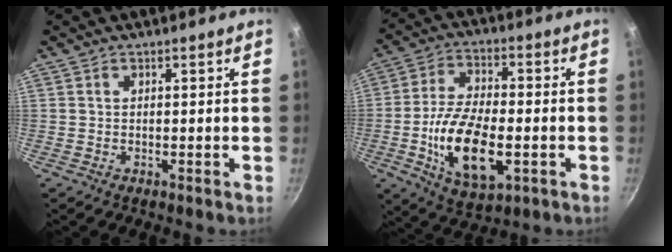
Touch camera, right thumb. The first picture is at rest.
{"total": 16.4, "force": [-3.8, 8.2, 13.7], "torque": [-0.247, 0.014, -0.065]}